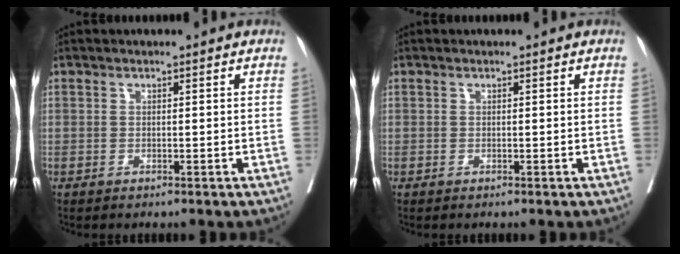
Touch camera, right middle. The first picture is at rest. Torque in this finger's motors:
{"motor_torque": [-0.02, 0.00, -0.01, 0.00]}